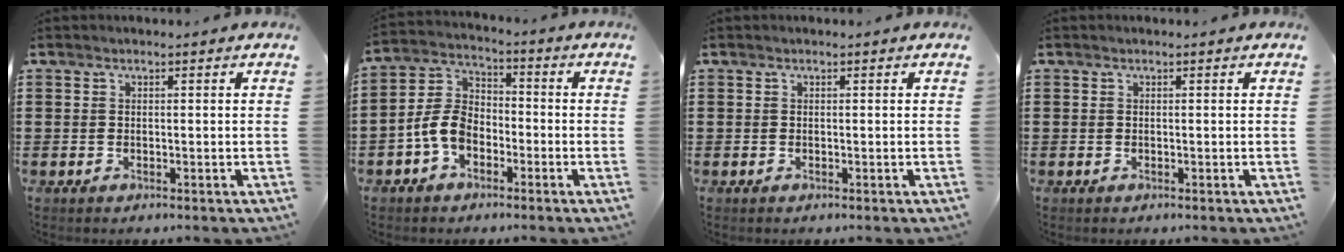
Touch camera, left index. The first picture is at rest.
{"total": 6.9, "force": [-3.1, 4.5, 4.3], "torque": [-0.120, 0.006, -0.070]}
{"total": 0.0}
{"total": 0.0}